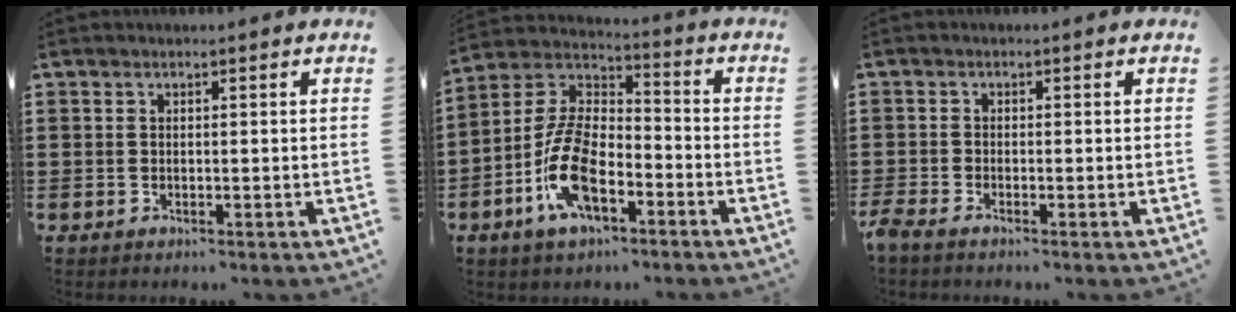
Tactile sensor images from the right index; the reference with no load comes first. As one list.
[{"total": 12.4, "force": [-5.1, 5.8, 9.7], "torque": [-0.229, 0.002, -0.102]}, {"total": 1.3, "force": [-1.1, 0.0, 0.6], "torque": [-0.019, -0.003, -0.023]}]